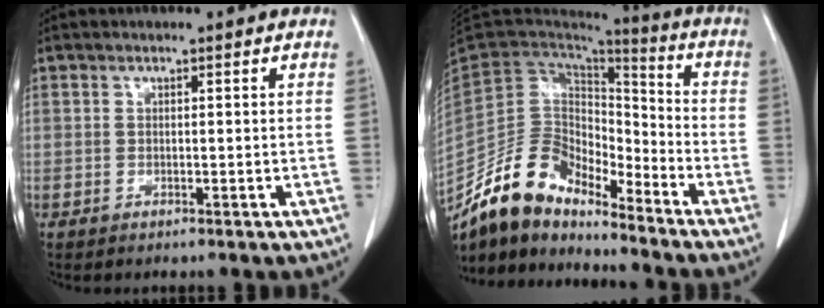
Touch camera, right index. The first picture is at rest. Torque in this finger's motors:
{"motor_torque": [0.76, -0.79, 0.56, 0.03]}